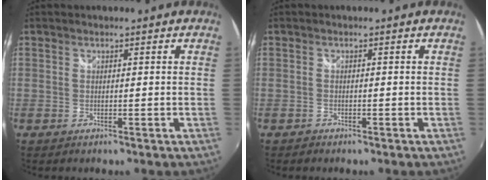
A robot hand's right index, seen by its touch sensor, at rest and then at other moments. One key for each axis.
{"total": 0.9, "fx": -0.8, "fy": 0.4, "fz": 0.0, "tx": -0.005, "ty": -0.001, "tz": -0.015}